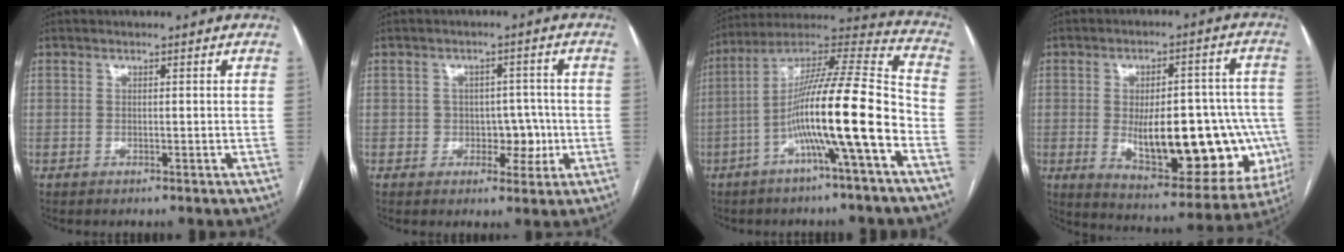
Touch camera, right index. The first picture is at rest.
{"total": 4.6, "force": [-0.9, 3.8, 2.5], "torque": [-0.015, 0.018, -0.007]}
{"total": 17.6, "force": [-5.8, 0.1, 16.6], "torque": [-0.285, 0.016, -0.105]}
{"total": 22.6, "force": [-3.6, 8.8, 20.5], "torque": [-0.224, 0.019, -0.019]}